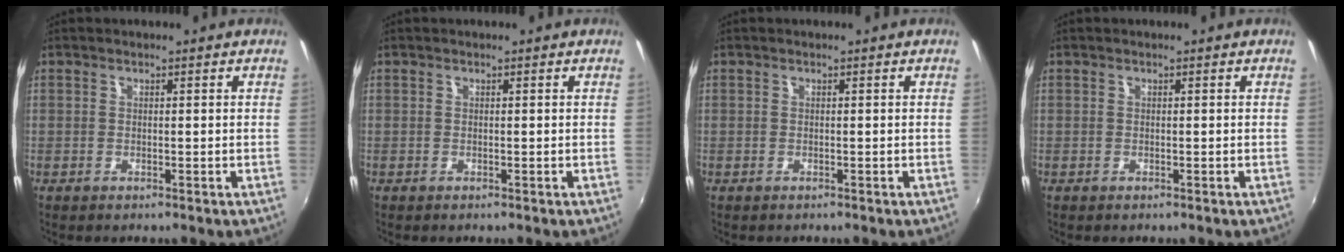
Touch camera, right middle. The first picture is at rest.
{"total": 0.0}
{"total": 0.0}
{"total": 0.0}